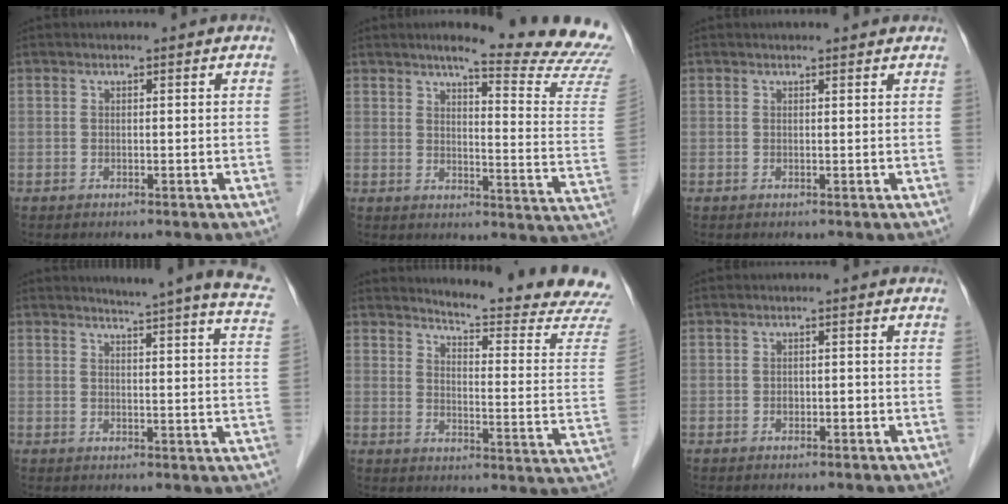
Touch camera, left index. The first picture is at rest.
{"total": 17.5, "force": [15.9, -0.9, 7.3], "torque": [-0.098, -0.106, 0.177]}
{"total": 3.2, "force": [3.0, 0.6, 0.9], "torque": [-0.014, 0.018, 0.032]}
{"total": 15.3, "force": [13.8, -0.2, 6.5], "torque": [-0.081, -0.060, 0.145]}
{"total": 16.5, "force": [16.0, -1.5, 3.7], "torque": [-0.057, -0.126, 0.181]}
{"total": 1.1, "force": [-0.4, 0.8, 0.7], "torque": [-0.011, 0.004, -0.006]}